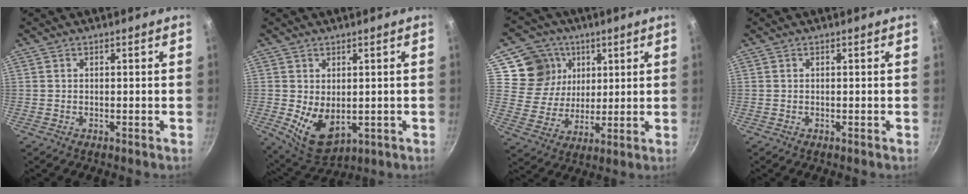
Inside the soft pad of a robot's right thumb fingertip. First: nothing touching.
{"total": 8.6, "force": [-0.4, 5.6, 6.5], "torque": [-0.090, -0.023, 0.014]}
{"total": 12.0, "force": [5.0, 10.5, 2.8], "torque": [-0.013, -0.024, 0.087]}
{"total": 0.0}